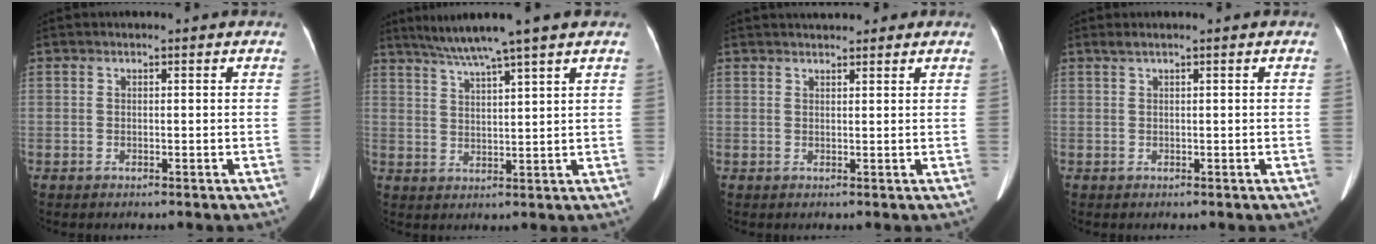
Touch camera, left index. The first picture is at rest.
{"total": 7.3, "force": [5.9, -1.5, 4.1], "torque": [-0.072, 0.011, 0.103]}
{"total": 4.5, "force": [4.0, 1.1, 1.6], "torque": [-0.019, 0.030, 0.051]}
{"total": 0.6, "force": [0.4, 0.0, 0.4], "torque": [-0.014, 0.012, 0.013]}